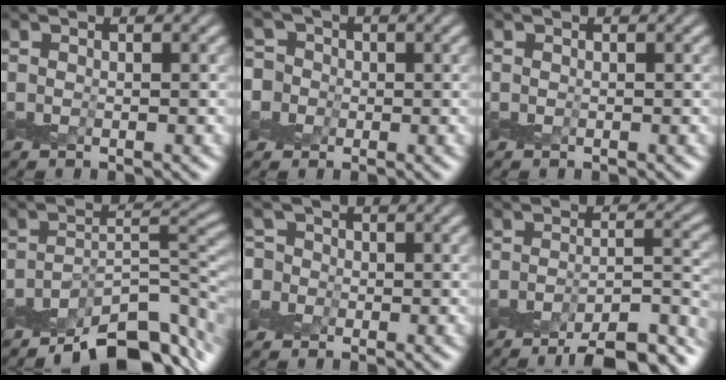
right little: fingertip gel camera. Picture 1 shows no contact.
{"total": 5.9, "force": [-0.8, 5.6, 1.6], "torque": [-0.034, 0.024, -0.053]}
{"total": 0.0}
{"total": 9.2, "force": [-6.9, 2.9, 5.4], "torque": [-0.071, -0.003, -0.119]}
{"total": 4.3, "force": [-0.6, 4.0, 1.2], "torque": [-0.015, 0.024, -0.045]}
{"total": 11.1, "force": [-9.7, 2.3, 4.9], "torque": [-0.060, -0.002, -0.129]}